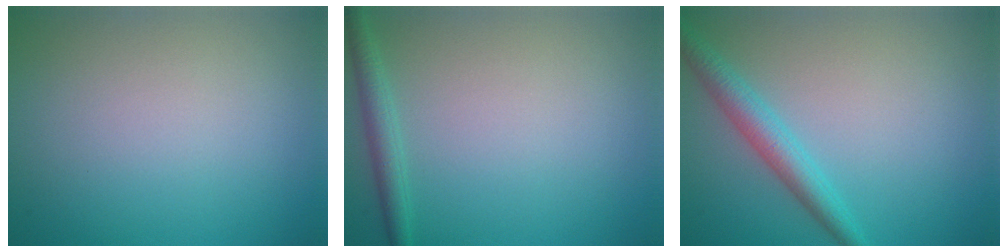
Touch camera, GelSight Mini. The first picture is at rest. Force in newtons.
{"total": 1.8, "press": 1.8, "slide": 0.1}
{"total": 3.1, "press": 3.1, "slide": 0.1}